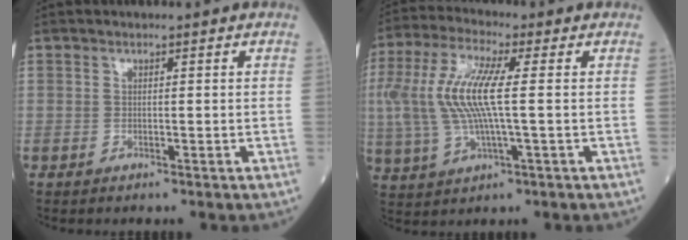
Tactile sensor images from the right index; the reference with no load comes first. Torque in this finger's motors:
{"motor_torque": [1.82, 0.27, 0.89, 0.21]}